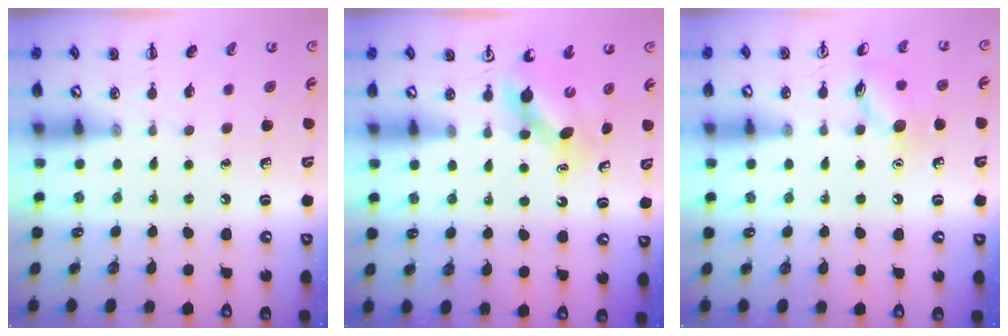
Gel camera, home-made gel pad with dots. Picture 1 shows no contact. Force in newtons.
{"total": 4.6, "press": 4.6, "slide": 0.4}
{"total": 9.3, "press": 9.3, "slide": 0.5}